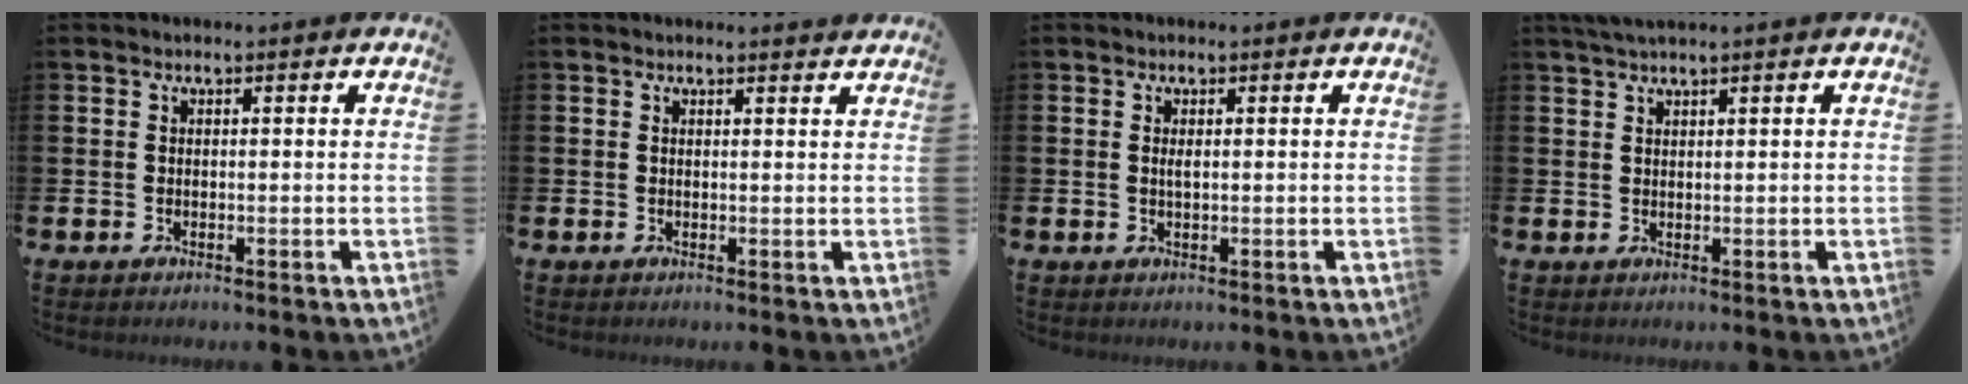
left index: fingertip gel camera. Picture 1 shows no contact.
{"total": 0.9, "force": [0.9, 0.0, 0.2], "torque": [0.009, -0.005, 0.013]}
{"total": 0.8, "force": [0.2, 0.2, 0.7], "torque": [-0.008, -0.002, 0.002]}
{"total": 1.3, "force": [1.1, -0.1, 0.6], "torque": [-0.015, 0.003, 0.020]}